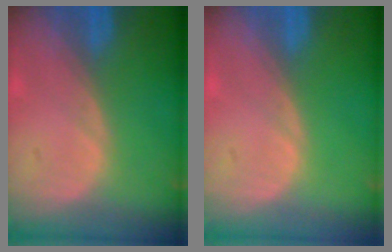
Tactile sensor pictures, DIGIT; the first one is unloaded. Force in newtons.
{"total": 0.0}